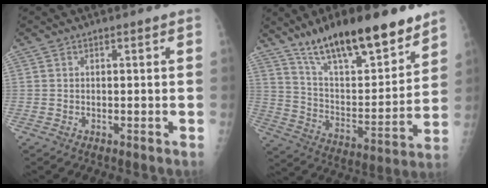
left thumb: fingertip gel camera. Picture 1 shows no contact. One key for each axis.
{"total": 22.6, "fx": 16.5, "fy": 6.4, "fz": 14.1, "tx": -0.195, "ty": -0.075, "tz": 0.280}